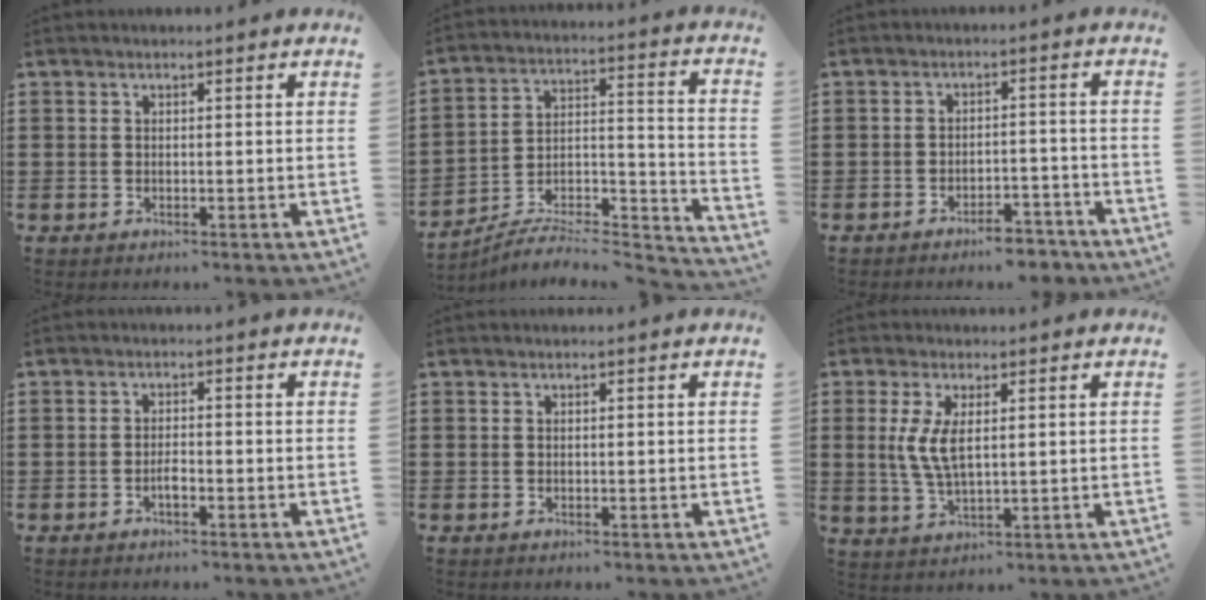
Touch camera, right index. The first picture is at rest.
{"total": 5.4, "force": [-5.0, 1.1, 1.5], "torque": [-0.021, -0.007, -0.102]}
{"total": 4.6, "force": [-4.3, 0.8, 1.5], "torque": [-0.024, 0.008, -0.084]}
{"total": 1.7, "force": [-0.9, 0.6, 1.4], "torque": [-0.028, 0.001, -0.016]}
{"total": 0.0}
{"total": 5.4, "force": [1.0, 2.0, 5.0], "torque": [-0.114, 0.000, 0.012]}